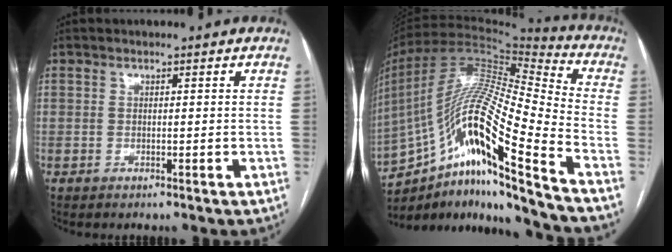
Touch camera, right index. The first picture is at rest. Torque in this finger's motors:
{"motor_torque": [0.57, -0.47, 0.82, 0.21]}